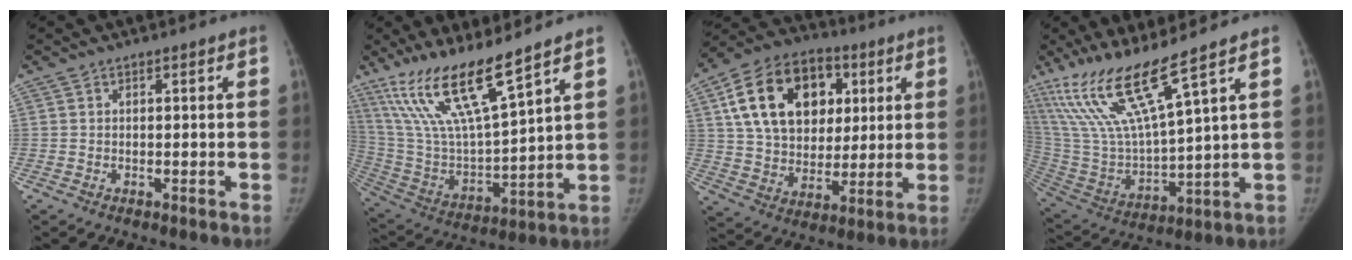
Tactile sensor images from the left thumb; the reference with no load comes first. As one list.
[{"total": 17.5, "force": [12.4, 2.4, 12.1], "torque": [-0.224, -0.065, 0.249]}, {"total": 21.7, "force": [6.8, 15.5, 13.7], "torque": [-0.216, 0.000, 0.112]}, {"total": 16.8, "force": [11.5, 1.1, 12.2], "torque": [-0.246, -0.059, 0.235]}]